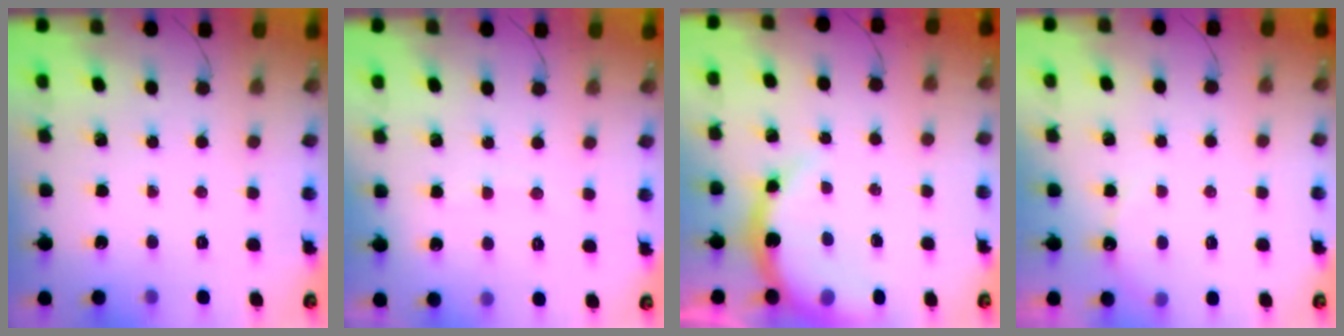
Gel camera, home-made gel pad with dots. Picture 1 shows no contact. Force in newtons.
{"total": 4.6, "press": 4.5, "slide": 0.7}
{"total": 8.1, "press": 8.0, "slide": 1.2}
{"total": 6.1, "press": 6.0, "slide": 1.2}